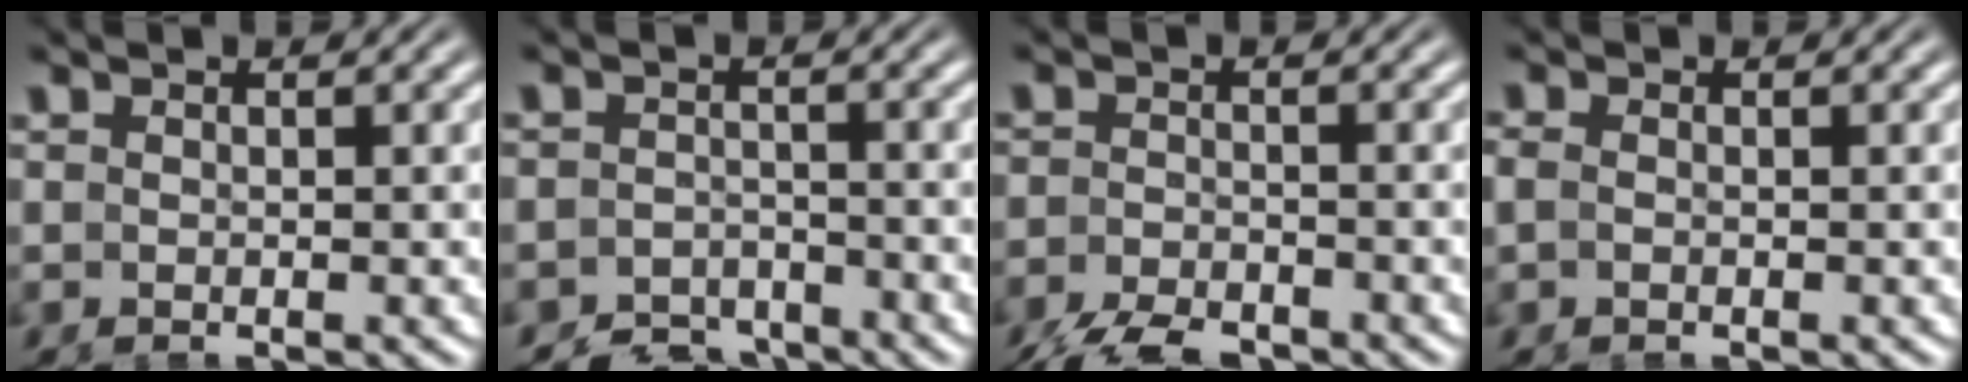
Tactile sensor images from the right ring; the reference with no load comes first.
{"total": 6.3, "force": [-5.6, 2.8, 0.5], "torque": [0.015, -0.021, -0.099]}
{"total": 4.5, "force": [-4.3, 1.0, 0.8], "torque": [-0.008, -0.020, -0.073]}
{"total": 1.1, "force": [-0.6, 0.8, 0.4], "torque": [-0.025, -0.009, -0.010]}